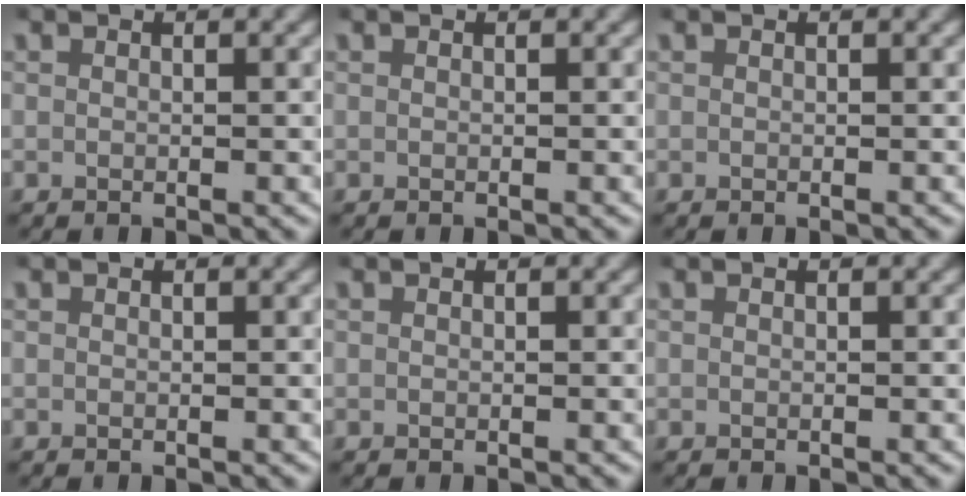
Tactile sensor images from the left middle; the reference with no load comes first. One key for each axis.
{"total": 0.0}
{"total": 0.0}
{"total": 0.0}
{"total": 0.0}
{"total": 0.0}